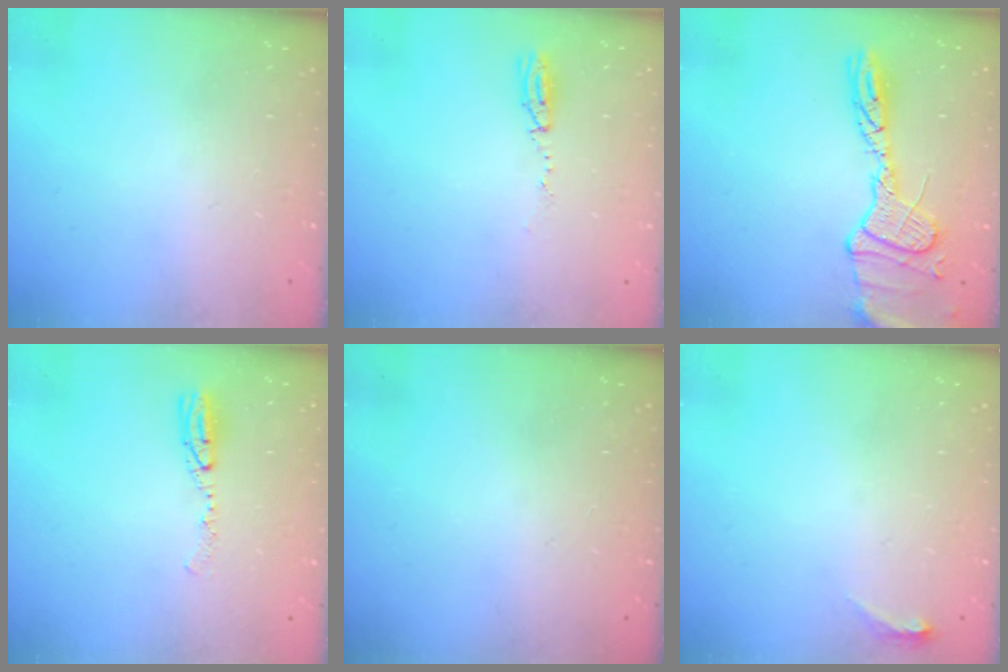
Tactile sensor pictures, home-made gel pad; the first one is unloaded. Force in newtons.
{"total": 3.1, "press": 2.5, "slide": 1.9}
{"total": 15.6, "press": 15.6, "slide": 1.3}
{"total": 6.3, "press": 6.0, "slide": 1.7}
{"total": 0.0}
{"total": 3.7, "press": 3.4, "slide": 1.5}